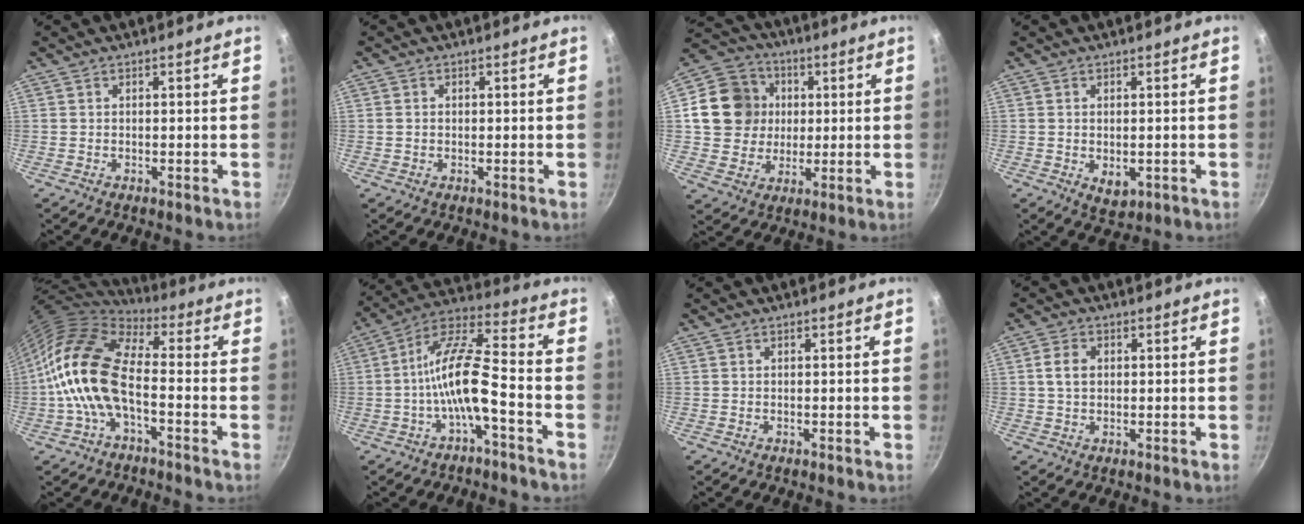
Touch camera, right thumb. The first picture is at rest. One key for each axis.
{"total": 1.1, "fx": 0.0, "fy": 1.0, "fz": 0.5, "tx": -0.007, "ty": 0.006, "tz": 0.000}
{"total": 14.0, "fx": 2.2, "fy": 12.6, "fz": 5.8, "tx": -0.080, "ty": 0.013, "tz": 0.035}
{"total": 3.8, "fx": -0.6, "fy": 2.5, "fz": 2.8, "tx": -0.043, "ty": -0.012, "tz": -0.004}
{"total": 13.9, "fx": -3.0, "fy": 6.9, "fz": 11.7, "tx": -0.213, "ty": 0.030, "tz": -0.069}
{"total": 12.2, "fx": -4.3, "fy": 3.4, "fz": 11.0, "tx": -0.215, "ty": 0.046, "tz": -0.084}
{"total": 0.0}
{"total": 3.8, "fx": 0.5, "fy": 2.8, "fz": 2.5, "tx": -0.040, "ty": 0.007, "tz": 0.007}